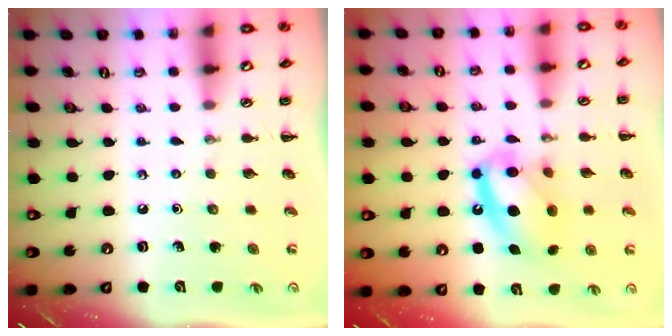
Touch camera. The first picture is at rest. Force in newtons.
{"total": 14.9, "press": 14.6, "slide": 3.1}